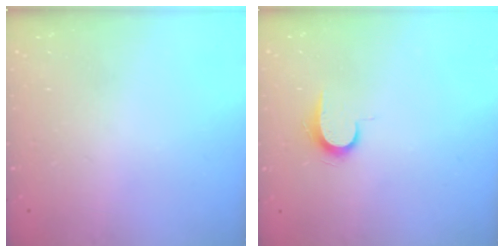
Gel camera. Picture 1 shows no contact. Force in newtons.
{"total": 6.6, "press": 6.6, "slide": 0.7}